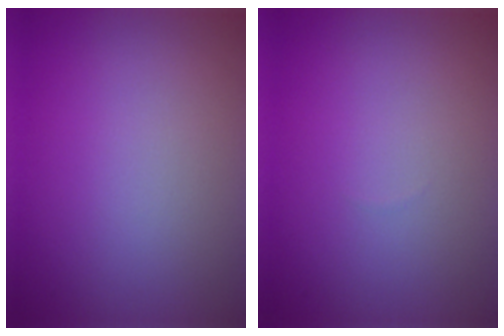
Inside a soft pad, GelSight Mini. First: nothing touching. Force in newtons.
{"total": 0.0}